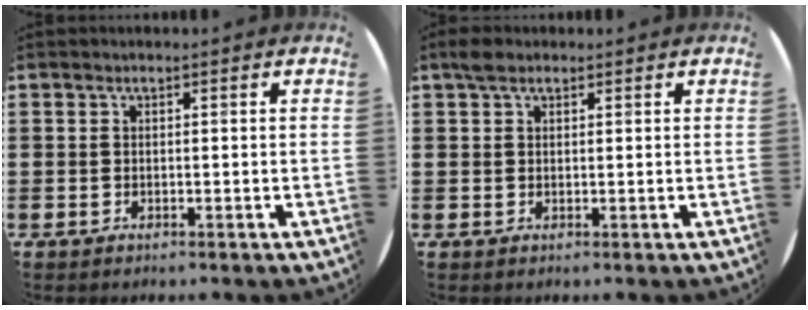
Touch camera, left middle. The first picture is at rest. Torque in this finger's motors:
{"motor_torque": [0.65, -0.44, -0.06, -0.02]}